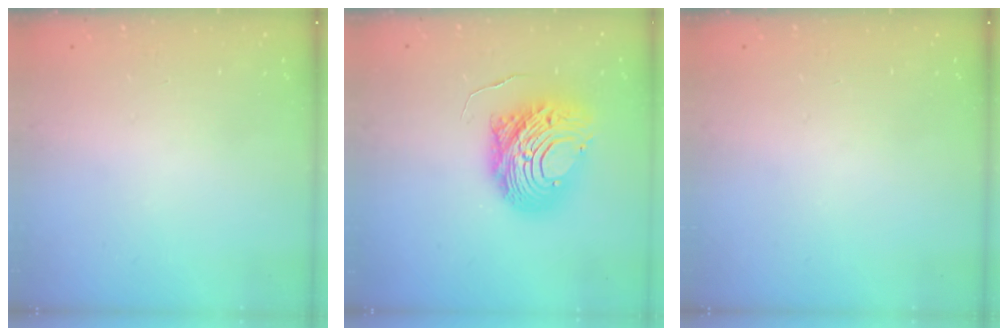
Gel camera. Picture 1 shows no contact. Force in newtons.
{"total": 14.1, "press": 14.0, "slide": 1.3}
{"total": 0.0}